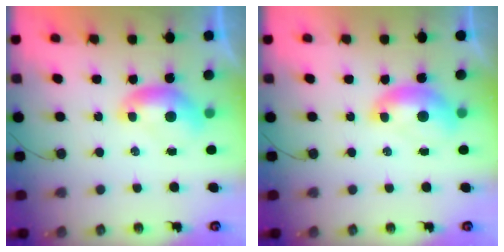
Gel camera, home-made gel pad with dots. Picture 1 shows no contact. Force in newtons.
{"total": 1.5, "press": 1.4, "slide": 0.6}